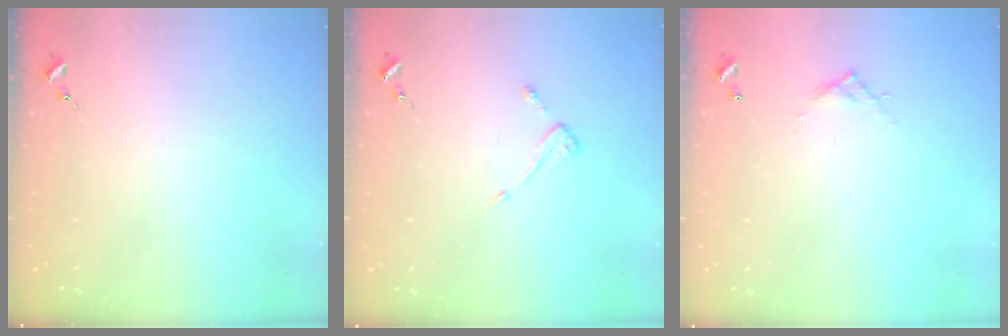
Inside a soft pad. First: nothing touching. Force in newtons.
{"total": 3.6, "press": 3.6, "slide": 0.4}
{"total": 4.2, "press": 4.2, "slide": 0.2}